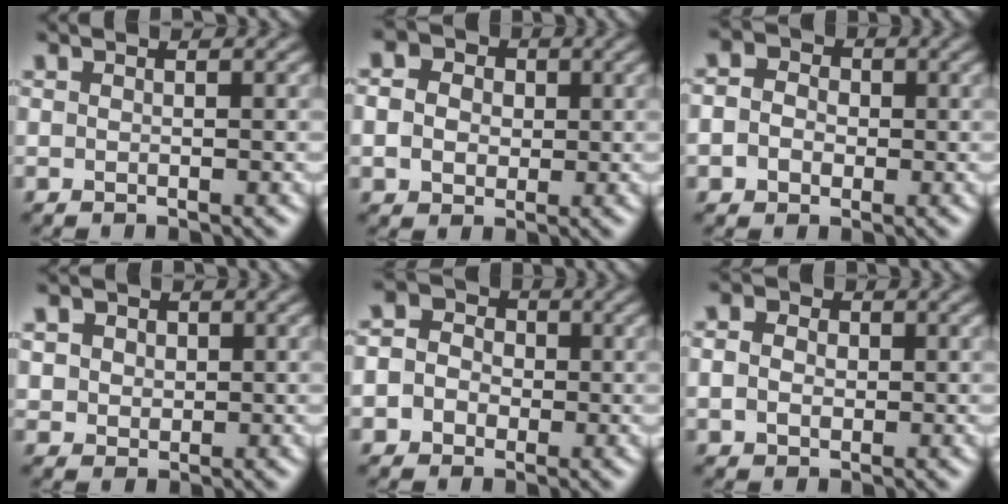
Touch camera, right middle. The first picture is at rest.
{"total": 5.6, "force": [1.6, 4.5, 2.9], "torque": [-0.058, 0.027, 0.000]}
{"total": 4.2, "force": [0.2, 3.7, 2.1], "torque": [-0.020, 0.013, -0.024]}
{"total": 3.9, "force": [1.7, 3.0, 1.7], "torque": [-0.040, 0.011, 0.025]}
{"total": 5.4, "force": [-0.6, 4.9, 2.0], "torque": [-0.022, 0.020, -0.038]}
{"total": 3.5, "force": [0.7, 2.8, 2.0], "torque": [-0.034, 0.016, -0.011]}